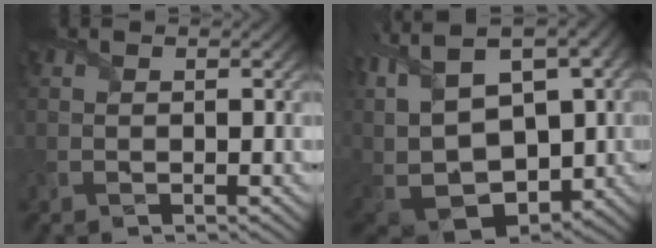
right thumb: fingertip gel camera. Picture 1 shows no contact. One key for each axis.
{"total": 17.3, "fx": 1.6, "fy": 10.6, "fz": 13.5, "tx": -0.279, "ty": -0.003, "tz": 0.077}